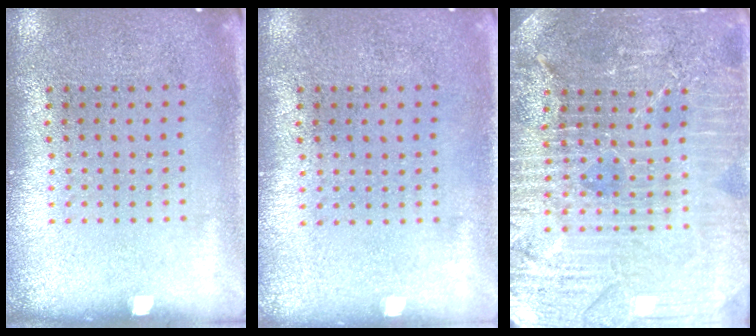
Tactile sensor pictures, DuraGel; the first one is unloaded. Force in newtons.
{"total": 0.0}
{"total": 4.4, "press": 4.1, "slide": 1.5}